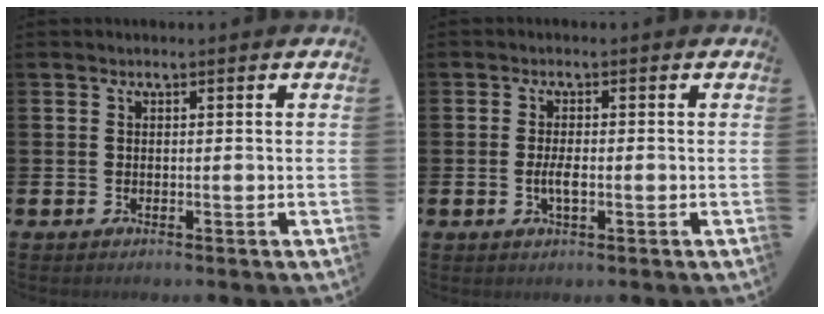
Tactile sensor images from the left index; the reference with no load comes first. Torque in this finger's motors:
{"motor_torque": [0.50, 0.25, 0.06, 0.10]}